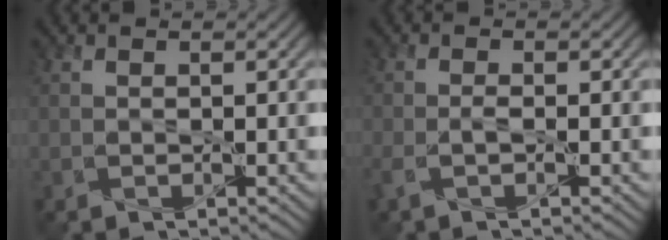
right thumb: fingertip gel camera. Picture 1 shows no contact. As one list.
[{"total": 1.9, "force": [-1.0, 0.6, 1.5], "torque": [-0.044, -0.001, -0.023]}]